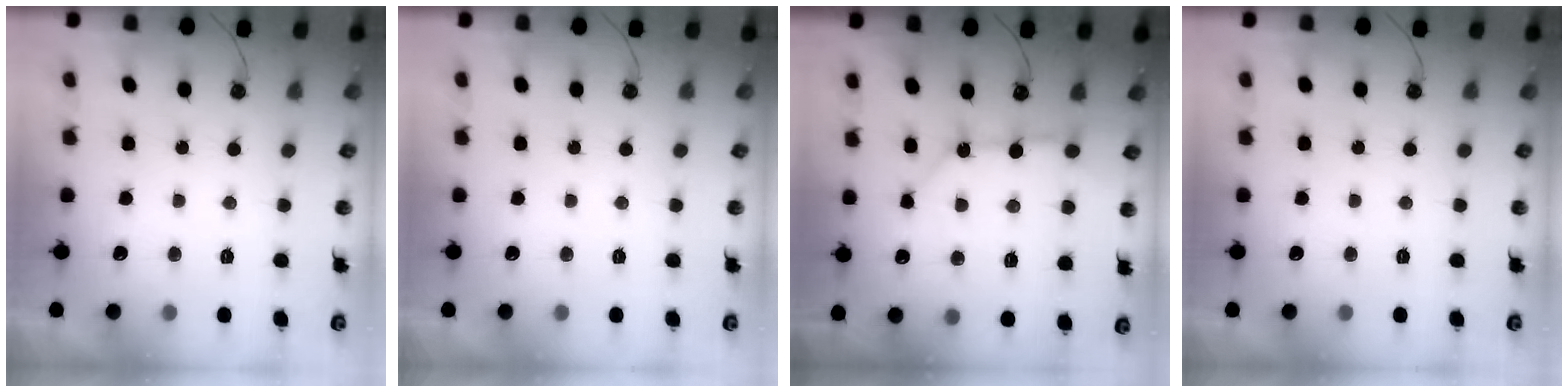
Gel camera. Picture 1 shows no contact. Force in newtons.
{"total": 0.0}
{"total": 11.4, "press": 11.3, "slide": 1.1}
{"total": 0.0}